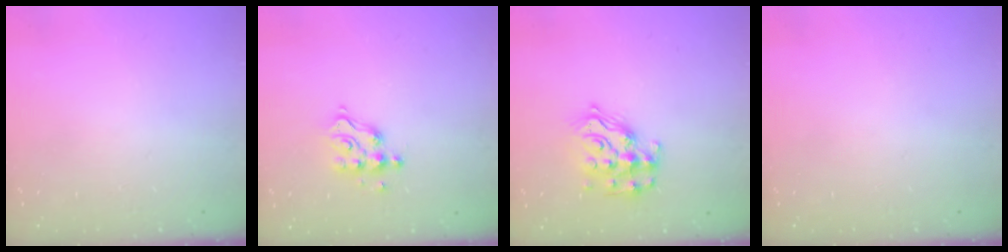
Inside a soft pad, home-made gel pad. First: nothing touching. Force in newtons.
{"total": 7.9, "press": 7.9, "slide": 0.4}
{"total": 13.4, "press": 13.3, "slide": 0.8}
{"total": 0.0}